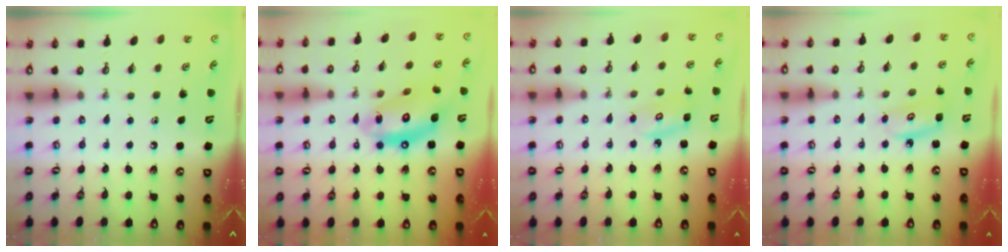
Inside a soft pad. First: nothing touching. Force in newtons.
{"total": 15.9, "press": 15.8, "slide": 1.3}
{"total": 3.8, "press": 3.8, "slide": 0.2}
{"total": 4.2, "press": 4.2, "slide": 0.3}